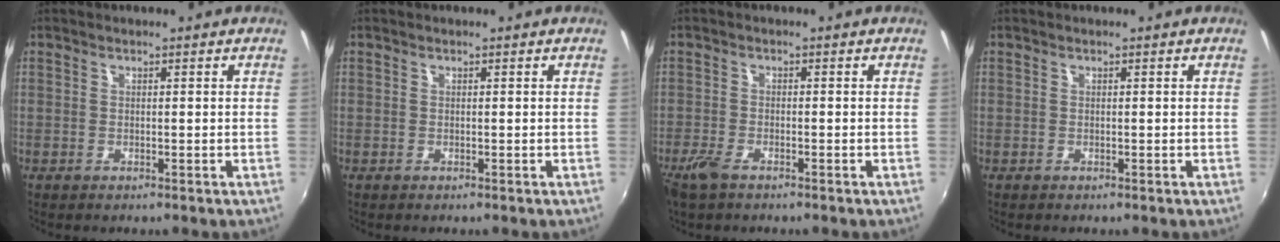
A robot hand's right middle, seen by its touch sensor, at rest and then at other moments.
{"total": 0.0}
{"total": 3.6, "force": [-2.6, 1.3, 2.2], "torque": [-0.060, -0.008, -0.052]}
{"total": 0.0}